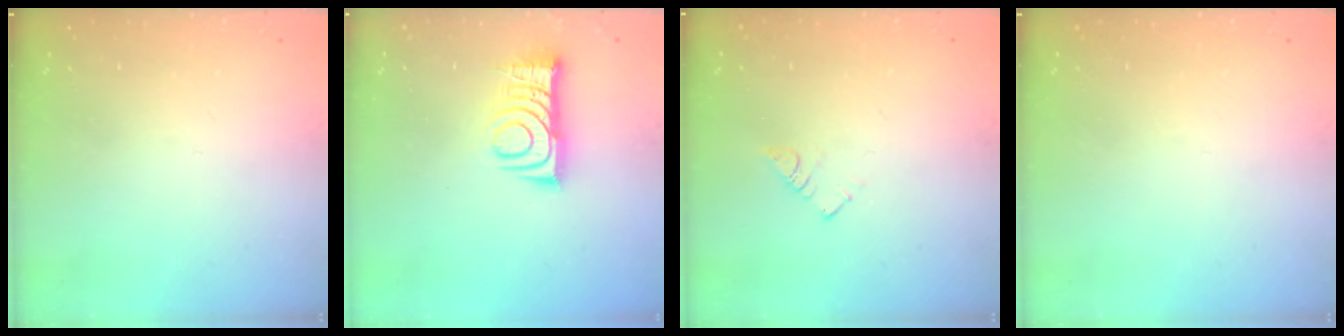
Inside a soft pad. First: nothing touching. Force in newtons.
{"total": 10.8, "press": 10.8, "slide": 0.9}
{"total": 3.6, "press": 3.6, "slide": 0.2}
{"total": 0.0}